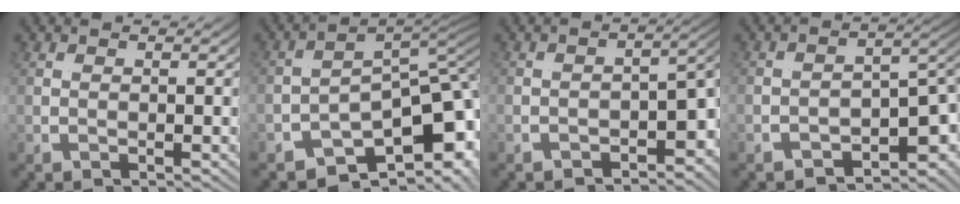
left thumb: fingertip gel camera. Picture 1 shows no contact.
{"total": 11.0, "force": [-3.2, 5.7, 8.8], "torque": [-0.126, 0.001, -0.059]}
{"total": 7.6, "force": [-2.5, 4.4, 5.7], "torque": [-0.083, -0.037, -0.019]}
{"total": 7.6, "force": [-2.6, 5.0, 5.2], "torque": [-0.088, -0.028, -0.032]}